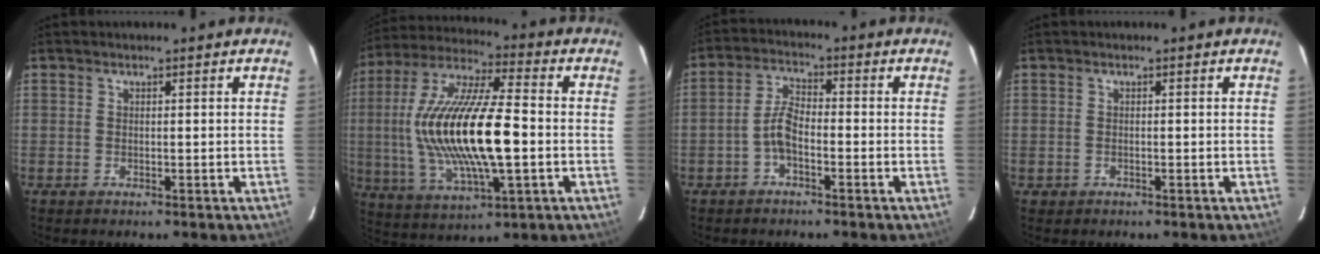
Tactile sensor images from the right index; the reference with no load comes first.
{"total": 21.6, "force": [-1.2, 6.6, 20.5], "torque": [-0.400, -0.004, -0.019]}
{"total": 4.3, "force": [-2.1, 1.7, 3.4], "torque": [-0.075, 0.016, -0.043]}
{"total": 1.0, "force": [-0.4, 0.8, 0.0], "torque": [0.000, 0.001, -0.004]}